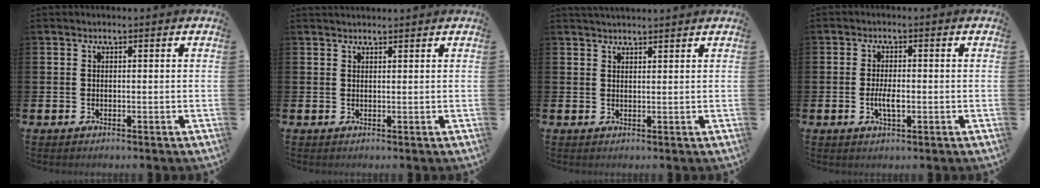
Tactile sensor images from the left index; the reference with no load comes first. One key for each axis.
{"total": 1.1, "fx": 1.1, "fy": 0.1, "fz": 0.2, "tx": 0.008, "ty": -0.003, "tz": 0.019}
{"total": 2.1, "fx": 2.1, "fy": 0.2, "fz": 0.2, "tx": -0.005, "ty": -0.006, "tz": 0.037}
{"total": 2.9, "fx": -0.6, "fy": 1.2, "fz": 2.6, "tx": -0.042, "ty": 0.000, "tz": -0.012}